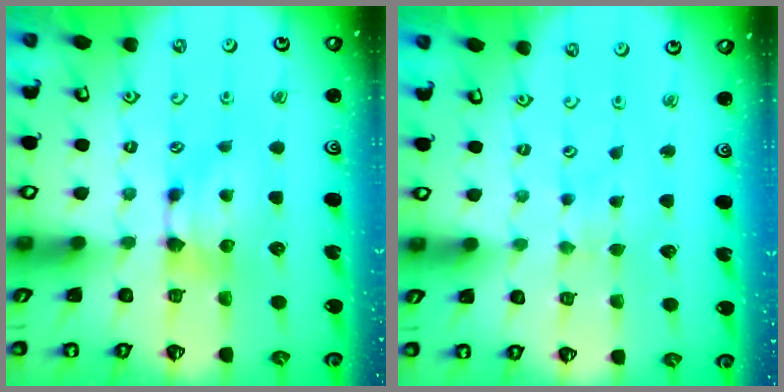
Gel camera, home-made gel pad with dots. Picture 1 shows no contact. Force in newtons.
{"total": 2.6, "press": 2.6, "slide": 0.2}